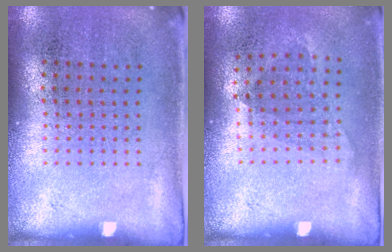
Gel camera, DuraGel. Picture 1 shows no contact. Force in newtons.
{"total": 1.0, "press": 0.8, "slide": 0.6}